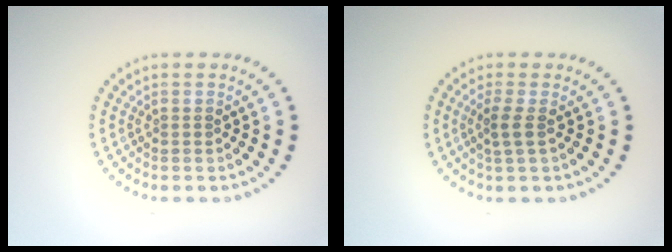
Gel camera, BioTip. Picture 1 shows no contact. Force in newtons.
{"total": 1.6, "press": 1.3, "slide": 0.9}